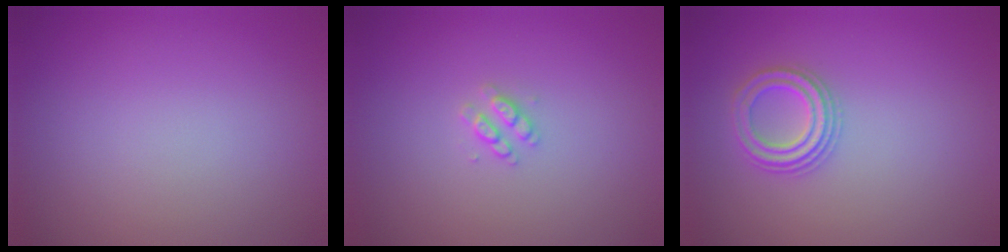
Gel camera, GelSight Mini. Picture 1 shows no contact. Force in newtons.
{"total": 1.4, "press": 1.3, "slide": 0.3}
{"total": 2.5, "press": 2.4, "slide": 0.4}